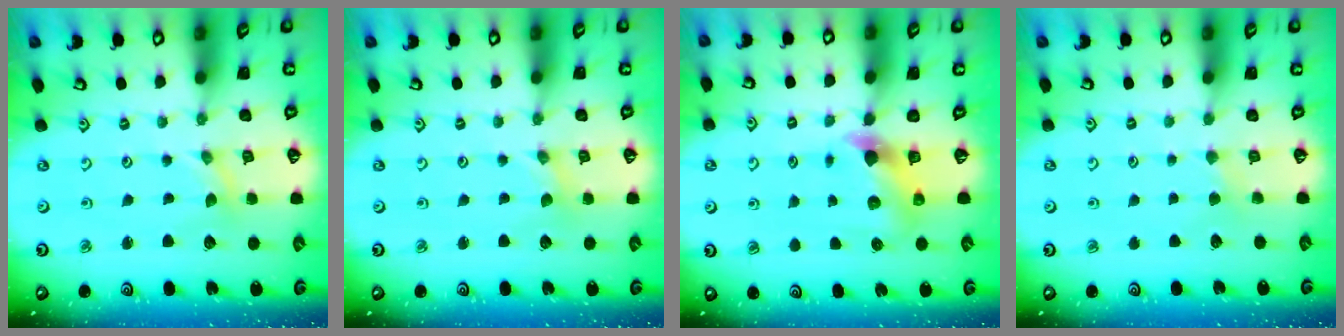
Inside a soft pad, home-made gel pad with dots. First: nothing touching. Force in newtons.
{"total": 0.0}
{"total": 6.0, "press": 6.0, "slide": 0.4}
{"total": 2.2, "press": 2.2, "slide": 0.3}